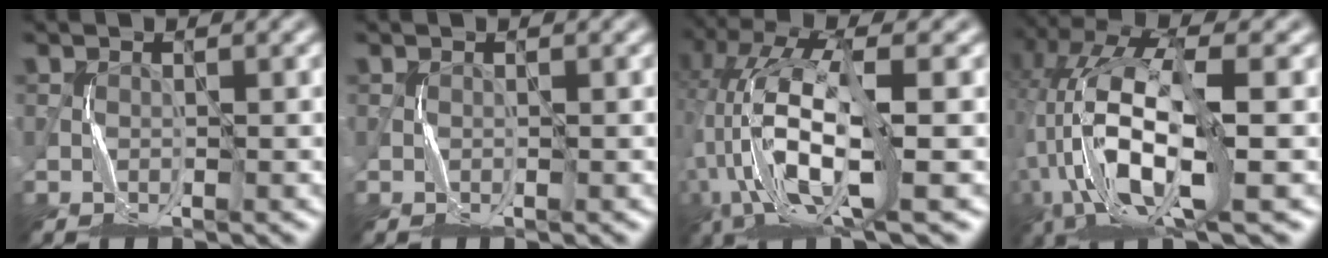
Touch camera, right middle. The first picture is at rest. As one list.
[{"total": 0.0}, {"total": 11.8, "force": [-1.8, 4.2, 10.9], "torque": [-0.227, 0.006, -0.040]}, {"total": 12.9, "force": [-2.5, 5.2, 11.6], "torque": [-0.251, 0.005, -0.052]}]